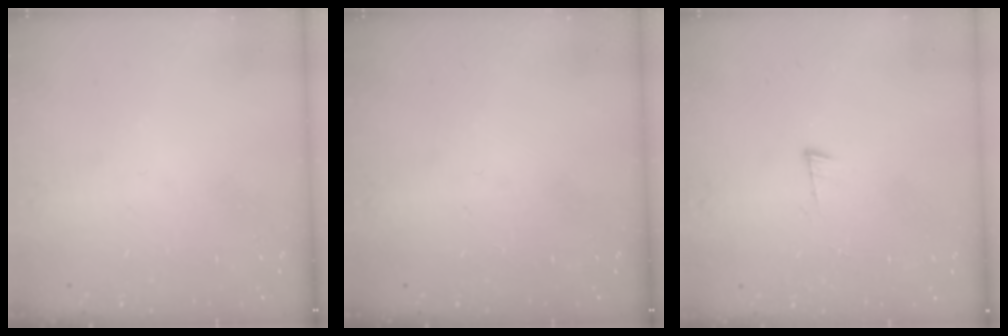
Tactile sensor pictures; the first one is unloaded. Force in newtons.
{"total": 0.0}
{"total": 3.6, "press": 3.5, "slide": 0.5}